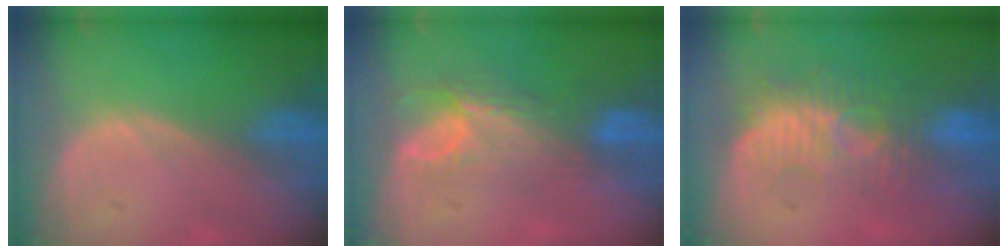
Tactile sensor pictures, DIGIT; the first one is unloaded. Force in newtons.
{"total": 7.8, "press": 6.8, "slide": 3.9}
{"total": 9.1, "press": 8.3, "slide": 3.7}